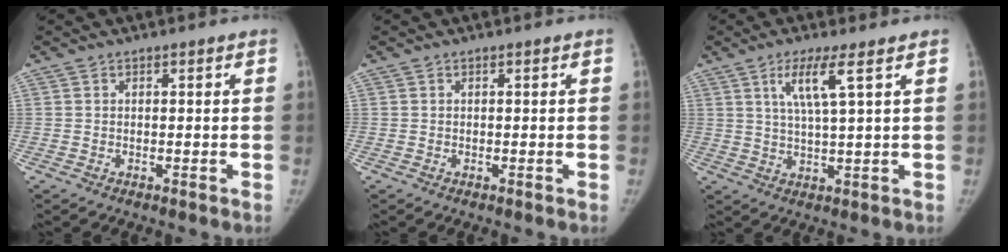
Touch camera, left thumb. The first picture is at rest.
{"total": 0.0}
{"total": 6.5, "force": [3.0, 0.2, 5.8], "torque": [-0.119, -0.018, 0.062]}